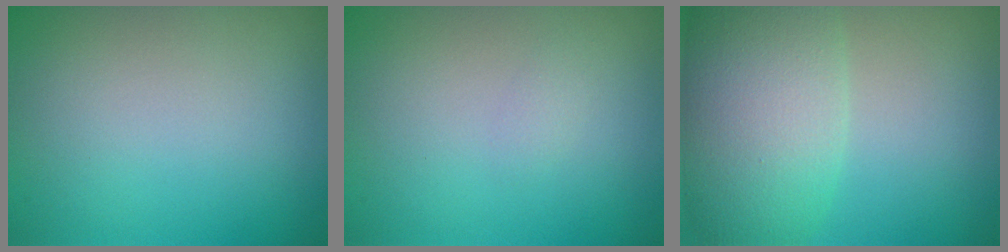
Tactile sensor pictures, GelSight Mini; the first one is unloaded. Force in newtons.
{"total": 0.5, "press": 0.5, "slide": 0.0}
{"total": 8.3, "press": 8.2, "slide": 0.4}